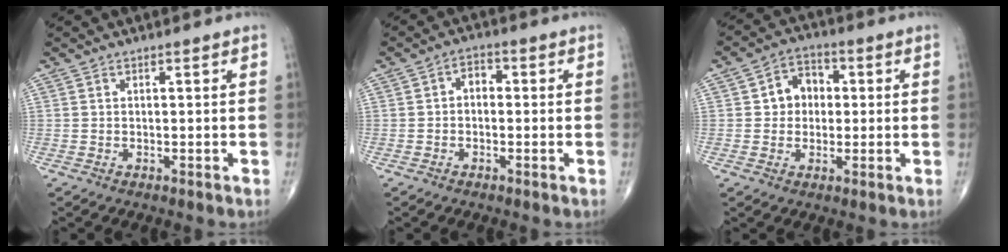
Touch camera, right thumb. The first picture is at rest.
{"total": 3.0, "force": [-0.2, 2.1, 2.2], "torque": [-0.023, 0.012, -0.013]}
{"total": 6.8, "force": [0.7, 5.7, 3.8], "torque": [-0.029, 0.015, 0.004]}